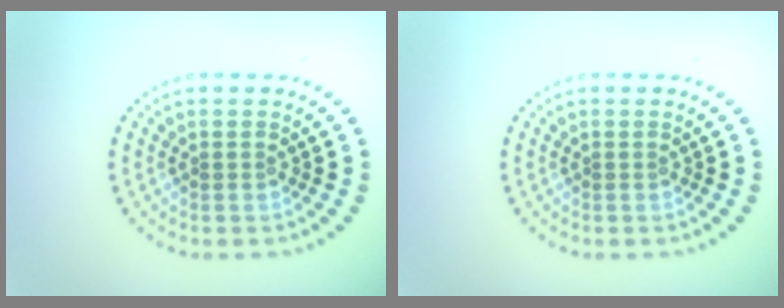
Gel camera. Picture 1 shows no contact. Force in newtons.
{"total": 0.0}